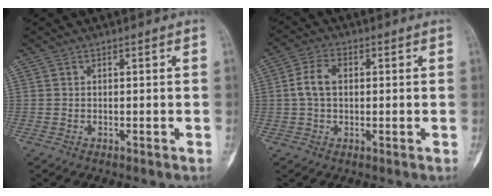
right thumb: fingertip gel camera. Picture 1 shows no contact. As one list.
[{"total": 5.3, "force": [0.4, 3.5, 4.0], "torque": [-0.084, 0.016, 0.004]}]